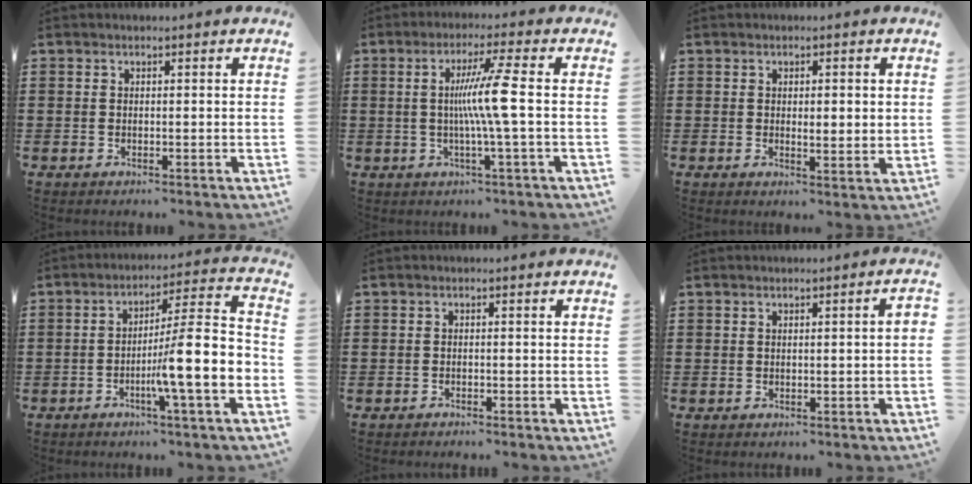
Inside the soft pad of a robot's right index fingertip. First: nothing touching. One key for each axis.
{"total": 7.9, "fx": -0.1, "fy": -1.0, "fz": 7.8, "tx": -0.151, "ty": -0.009, "tz": -0.014}
{"total": 1.9, "fx": 0.4, "fy": 0.4, "fz": 1.8, "tx": -0.033, "ty": 0.003, "tz": 0.006}
{"total": 10.0, "fx": -3.3, "fy": -0.3, "fz": 9.5, "tx": -0.146, "ty": -0.031, "tz": -0.067}
{"total": 0.9, "fx": -0.9, "fy": 0.0, "fz": 0.0, "tx": -0.002, "ty": -0.001, "tz": -0.020}
{"total": 0.9, "fx": -0.2, "fy": -0.1, "fz": 0.9, "tx": -0.014, "ty": -0.006, "tz": -0.003}